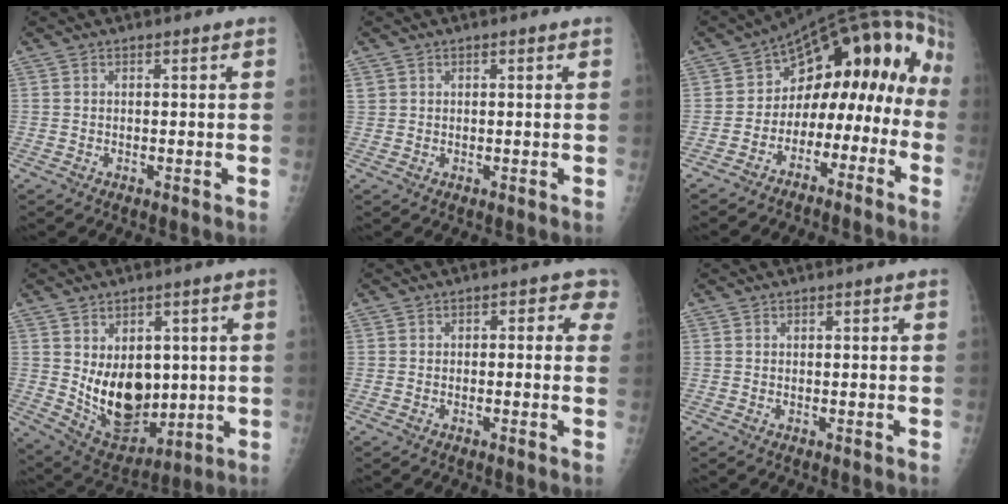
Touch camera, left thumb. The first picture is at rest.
{"total": 1.1, "force": [0.5, 1.0, 0.1], "torque": [0.010, -0.002, 0.007]}
{"total": 17.3, "force": [-6.0, 10.7, 12.2], "torque": [-0.136, 0.113, -0.097]}
{"total": 14.1, "force": [0.7, 9.6, 10.4], "torque": [-0.113, -0.025, 0.040]}
{"total": 2.5, "force": [0.4, 2.0, 1.3], "torque": [0.020, 0.009, -0.014]}
{"total": 0.0}